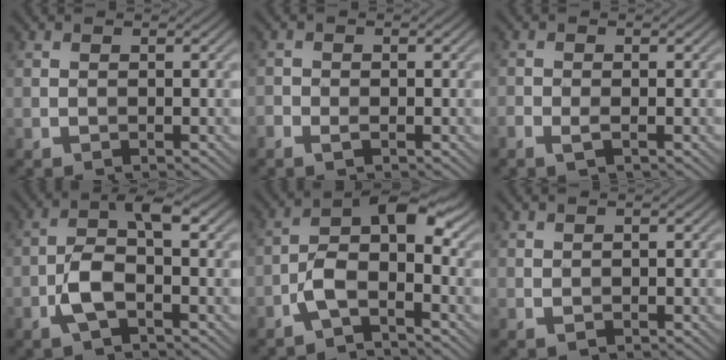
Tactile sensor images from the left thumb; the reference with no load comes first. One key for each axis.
{"total": 1.6, "fx": -0.9, "fy": 0.9, "fz": 1.1, "tx": -0.024, "ty": -0.003, "tz": -0.019}
{"total": 1.6, "fx": -0.8, "fy": 0.5, "fz": 1.3, "tx": -0.031, "ty": -0.003, "tz": -0.016}
{"total": 5.6, "fx": -1.5, "fy": 2.2, "fz": 5.0, "tx": -0.107, "ty": 0.010, "tz": -0.036}
{"total": 5.7, "fx": -2.4, "fy": 2.2, "fz": 4.7, "tx": -0.084, "ty": 0.014, "tz": -0.054}
{"total": 0.5, "fx": 0.0, "fy": 0.2, "fz": 0.5, "tx": -0.010, "ty": 0.000, "tz": 0.002}